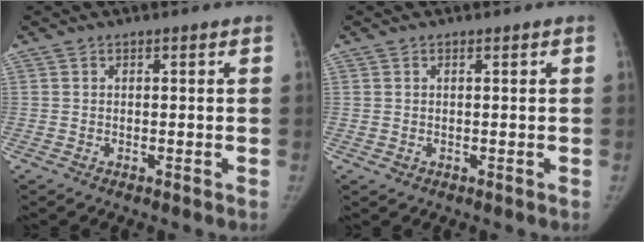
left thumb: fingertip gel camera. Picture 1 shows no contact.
{"total": 0.9, "force": [0.2, 0.7, 0.6], "torque": [-0.009, -0.002, 0.007]}